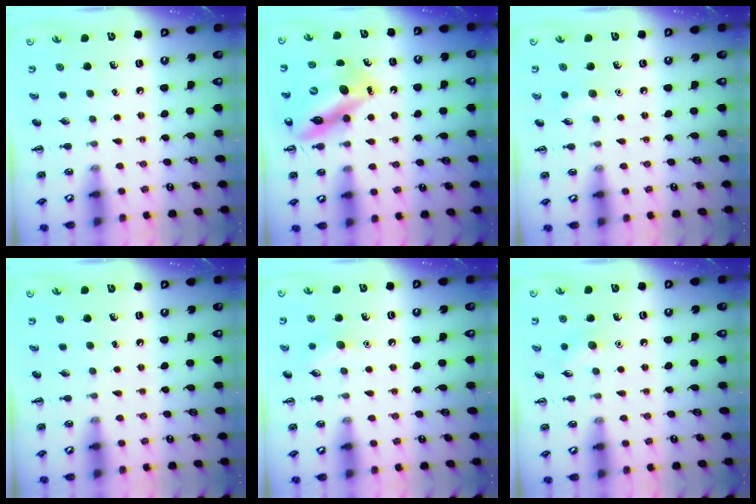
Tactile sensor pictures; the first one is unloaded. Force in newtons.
{"total": 13.7, "press": 13.1, "slide": 4.2}
{"total": 5.4, "press": 5.1, "slide": 1.5}
{"total": 0.0}
{"total": 7.0, "press": 6.7, "slide": 2.0}
{"total": 5.5, "press": 5.3, "slide": 1.6}